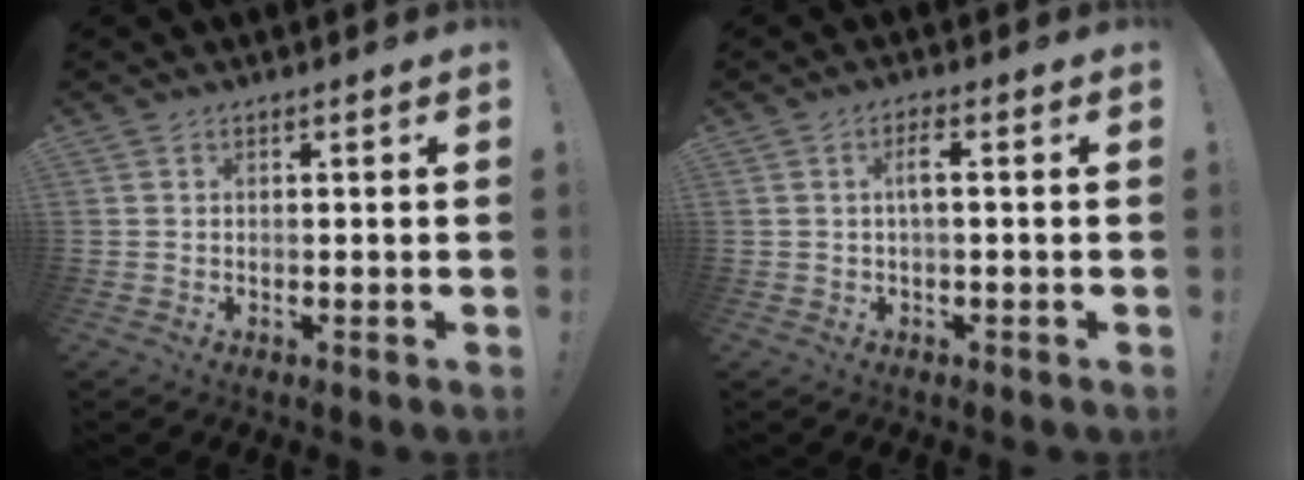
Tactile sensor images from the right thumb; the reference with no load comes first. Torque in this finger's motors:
{"motor_torque": [-0.13, -0.03, 0.06, 0.15, 0.01]}